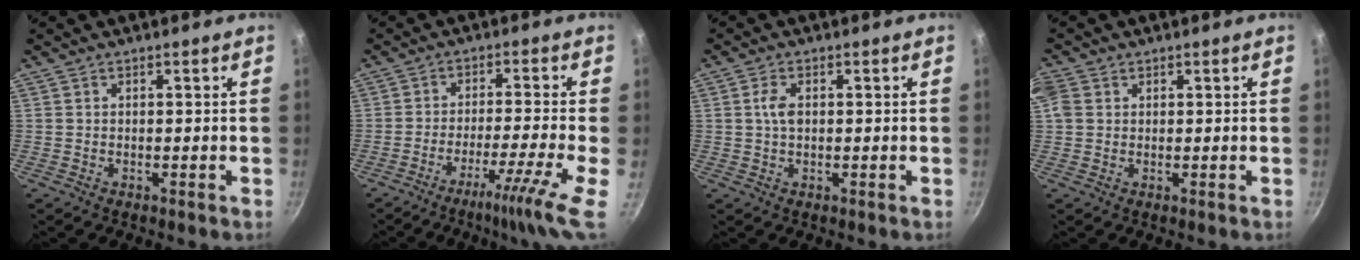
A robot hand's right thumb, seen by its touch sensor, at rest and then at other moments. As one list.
[{"total": 10.7, "force": [-5.3, -0.2, 9.3], "torque": [-0.140, 0.022, -0.090]}, {"total": 3.0, "force": [0.4, 1.7, 2.4], "torque": [-0.047, 0.003, 0.007]}, {"total": 4.4, "force": [1.4, 3.4, 2.4], "torque": [-0.047, 0.009, 0.025]}]